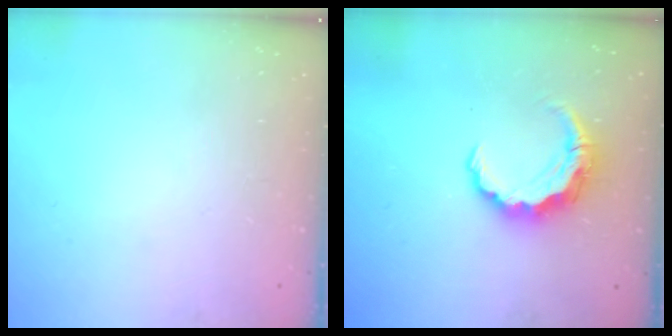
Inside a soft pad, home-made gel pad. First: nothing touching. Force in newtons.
{"total": 8.0, "press": 8.0, "slide": 1.0}